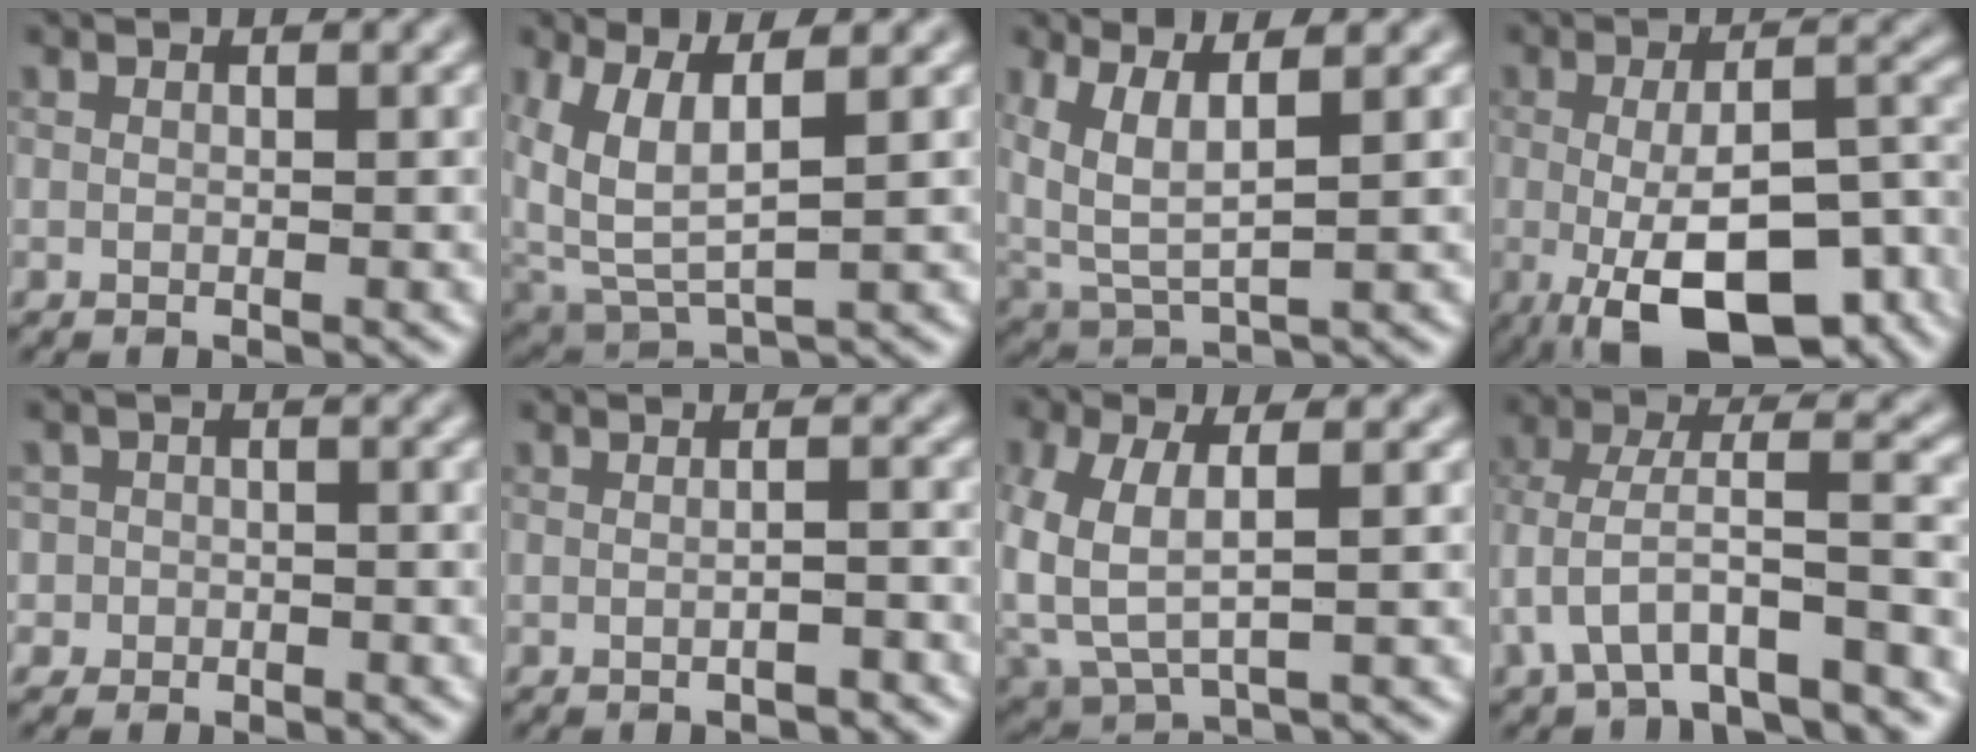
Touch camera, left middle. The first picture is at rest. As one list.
[{"total": 5.5, "force": [2.1, 2.6, 4.4], "torque": [-0.112, -0.011, 0.052]}, {"total": 5.0, "force": [2.1, 2.1, 4.0], "torque": [-0.100, -0.006, 0.048]}, {"total": 13.3, "force": [-5.2, 5.4, 11.0], "torque": [-0.169, -0.019, -0.075]}, {"total": 2.2, "force": [-0.8, 2.1, -0.1], "torque": [0.027, 0.010, -0.028]}, {"total": 1.8, "force": [-0.6, 0.4, 1.6], "torque": [-0.018, 0.002, -0.015]}, {"total": 5.4, "force": [0.1, 3.0, 4.4], "torque": [-0.117, -0.007, 0.007]}, {"total": 7.1, "force": [-3.7, 2.5, 5.6], "torque": [-0.102, 0.010, -0.067]}]